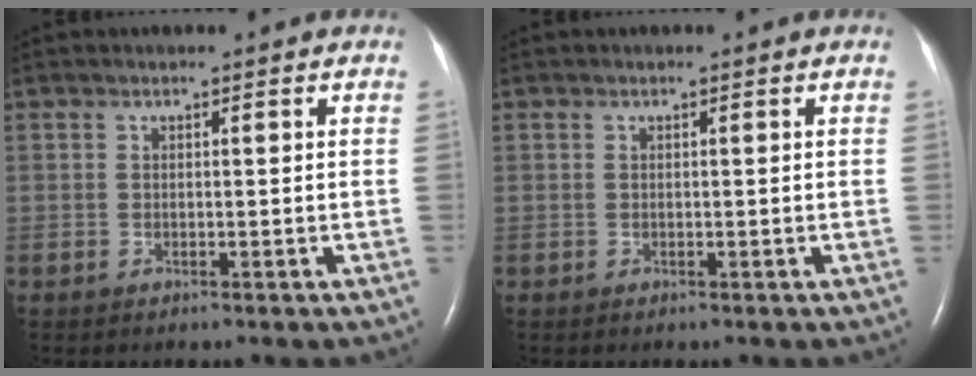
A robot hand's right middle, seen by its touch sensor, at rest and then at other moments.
{"total": 0.0}